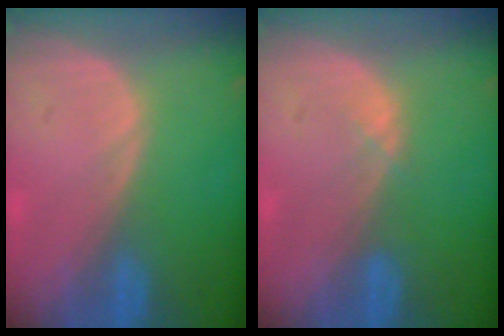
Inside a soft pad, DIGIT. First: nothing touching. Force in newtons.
{"total": 0.9, "press": 0.9, "slide": 0.3}